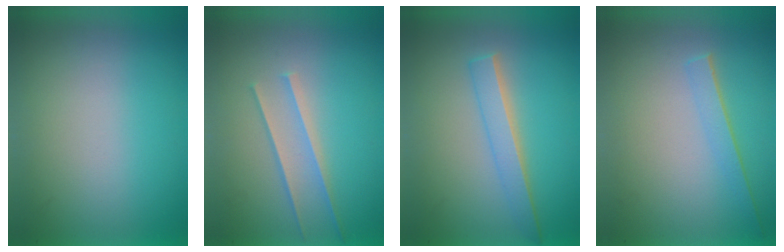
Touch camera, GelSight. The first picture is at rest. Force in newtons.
{"total": 1.5}
{"total": 2.3}
{"total": 1.4}